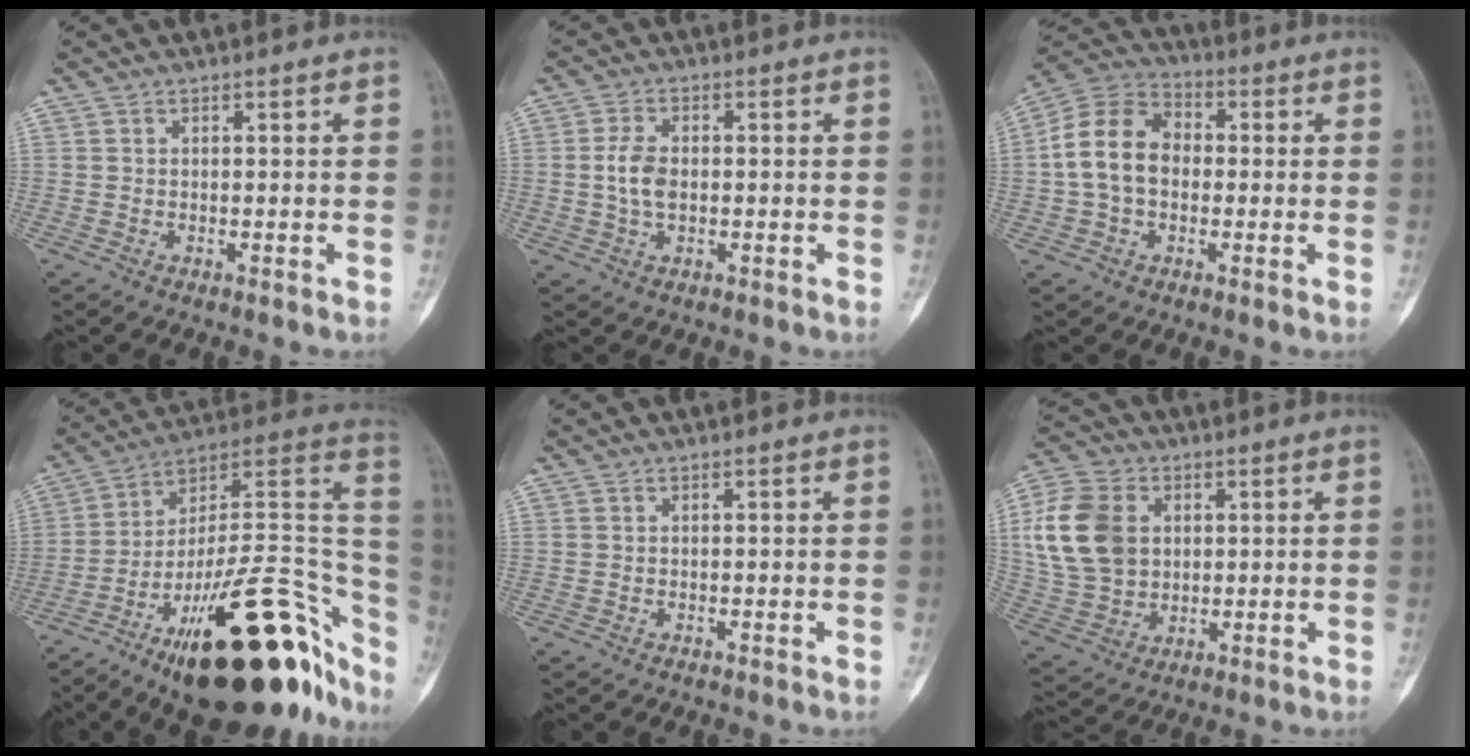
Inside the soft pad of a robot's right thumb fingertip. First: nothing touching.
{"total": 5.1, "force": [-0.1, 3.0, 4.1], "torque": [-0.085, 0.005, -0.004]}
{"total": 12.7, "force": [-0.2, 9.3, 8.7], "torque": [-0.151, 0.035, -0.014]}
{"total": 36.2, "force": [-17.6, 13.3, 28.7], "torque": [-0.312, 0.086, -0.271]}
{"total": 0.0}
{"total": 15.8, "force": [3.1, 11.9, 9.9], "torque": [-0.184, 0.004, 0.061]}